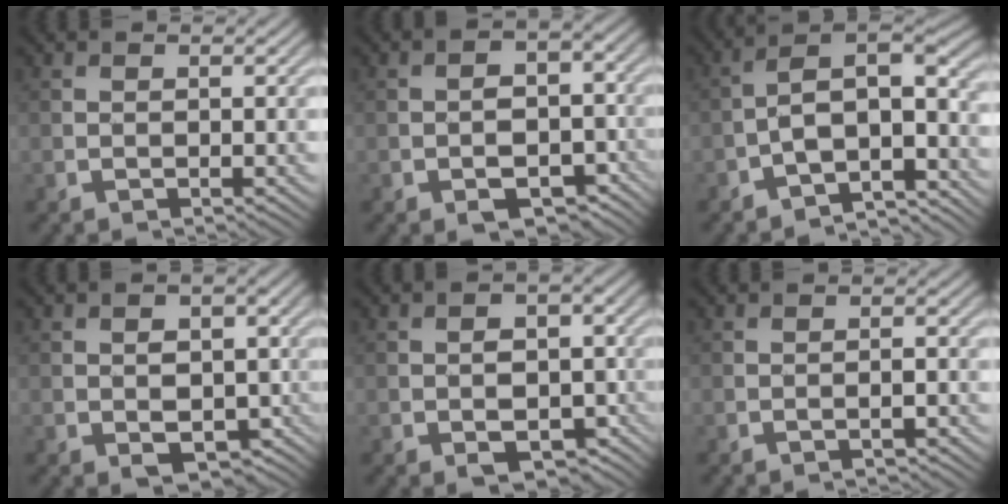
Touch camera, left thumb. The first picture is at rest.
{"total": 7.4, "force": [-3.2, 4.9, 4.5], "torque": [-0.058, -0.014, -0.038]}
{"total": 9.6, "force": [-5.0, 3.8, 7.3], "torque": [-0.105, 0.000, -0.090]}
{"total": 6.0, "force": [-1.1, 4.4, 4.0], "torque": [-0.054, -0.019, -0.006]}
{"total": 6.9, "force": [-2.3, 4.8, 4.4], "torque": [-0.054, -0.019, -0.023]}
{"total": 1.3, "force": [-0.8, 0.2, 1.0], "torque": [-0.017, 0.005, -0.015]}